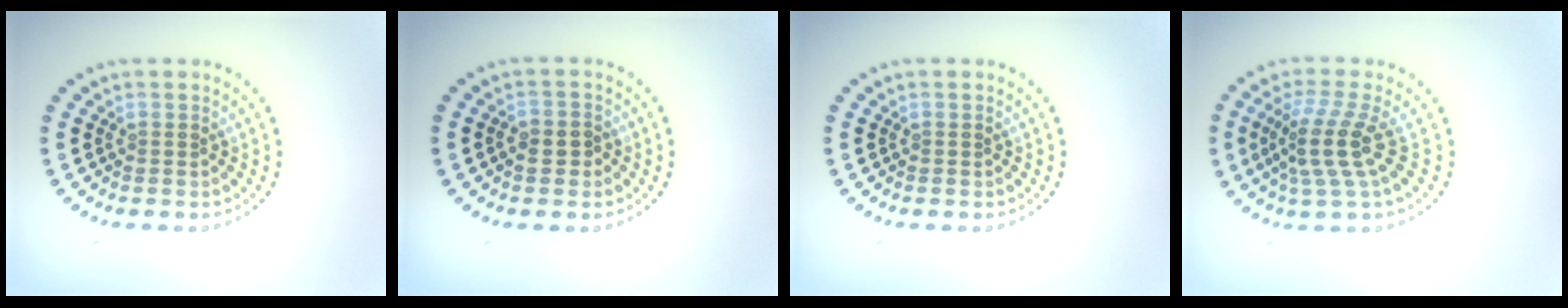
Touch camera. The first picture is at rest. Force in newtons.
{"total": 1.5, "press": 1.3, "slide": 0.6}
{"total": 0.0}
{"total": 4.0, "press": 2.8, "slide": 2.8}